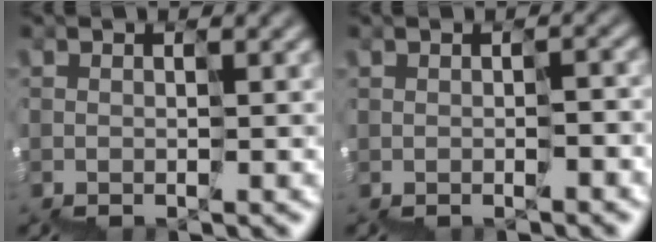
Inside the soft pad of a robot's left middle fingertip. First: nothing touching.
{"total": 1.6, "force": [-0.8, 0.5, 1.2], "torque": [-0.009, 0.002, -0.006]}